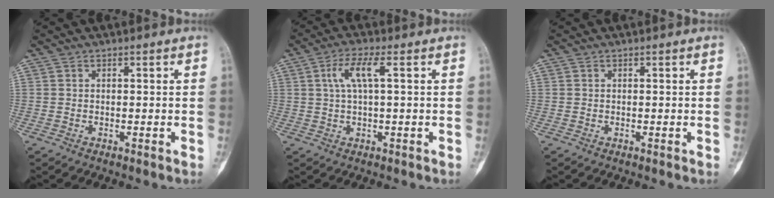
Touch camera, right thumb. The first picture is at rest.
{"total": 5.2, "force": [1.4, 1.1, 4.9], "torque": [-0.113, 0.014, 0.030]}
{"total": 0.0}